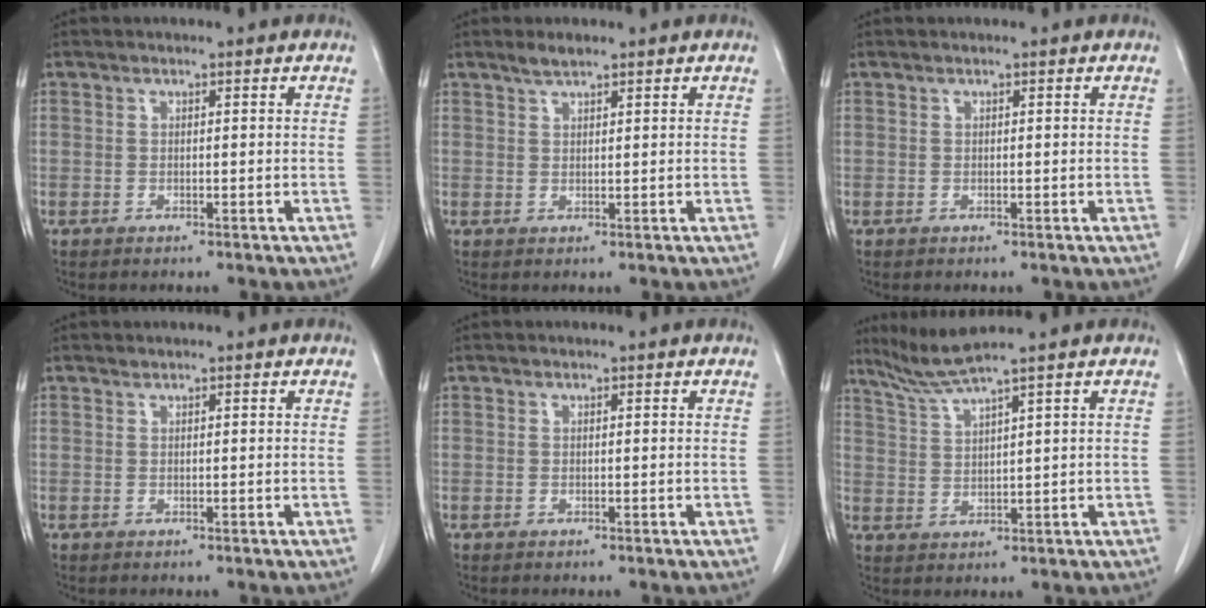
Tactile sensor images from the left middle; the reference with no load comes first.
{"total": 2.0, "force": [1.7, 0.3, 1.0], "torque": [-0.027, 0.004, 0.034]}
{"total": 0.0}
{"total": 0.0}
{"total": 0.0}
{"total": 4.9, "force": [4.2, -1.9, 1.7], "torque": [-0.045, -0.010, 0.093]}